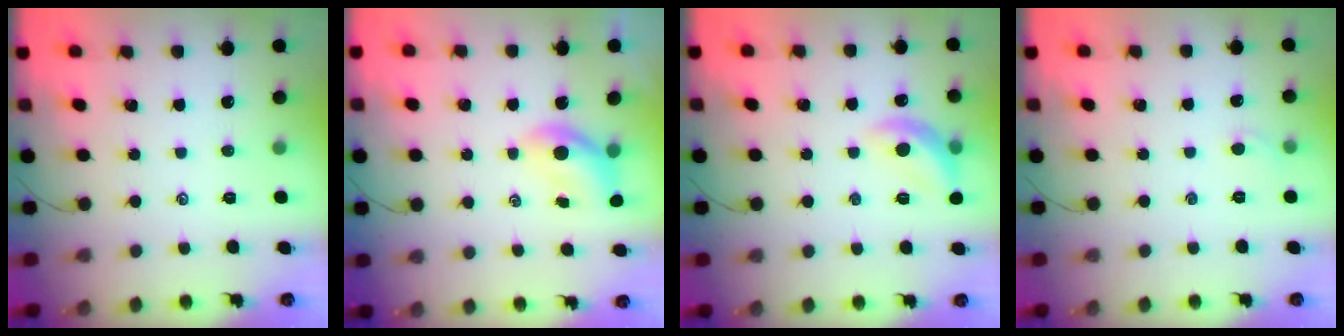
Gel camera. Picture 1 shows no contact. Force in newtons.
{"total": 5.4, "press": 5.4, "slide": 0.5}
{"total": 10.8, "press": 10.7, "slide": 1.1}
{"total": 2.9, "press": 2.8, "slide": 1.0}